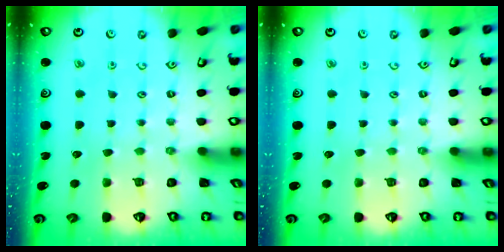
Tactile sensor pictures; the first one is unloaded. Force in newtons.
{"total": 0.0}